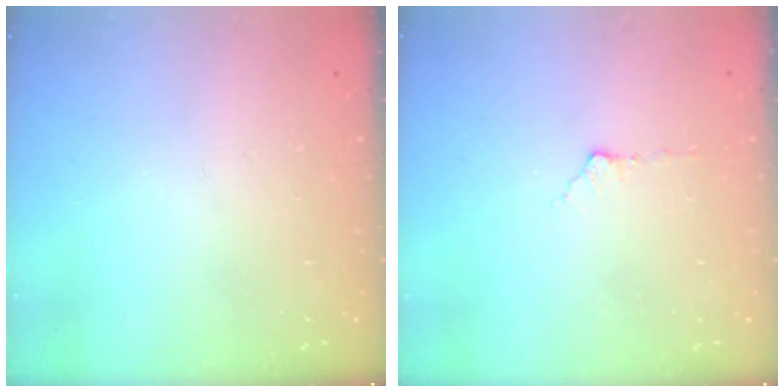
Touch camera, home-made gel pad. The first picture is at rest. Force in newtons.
{"total": 3.3, "press": 3.1, "slide": 1.1}